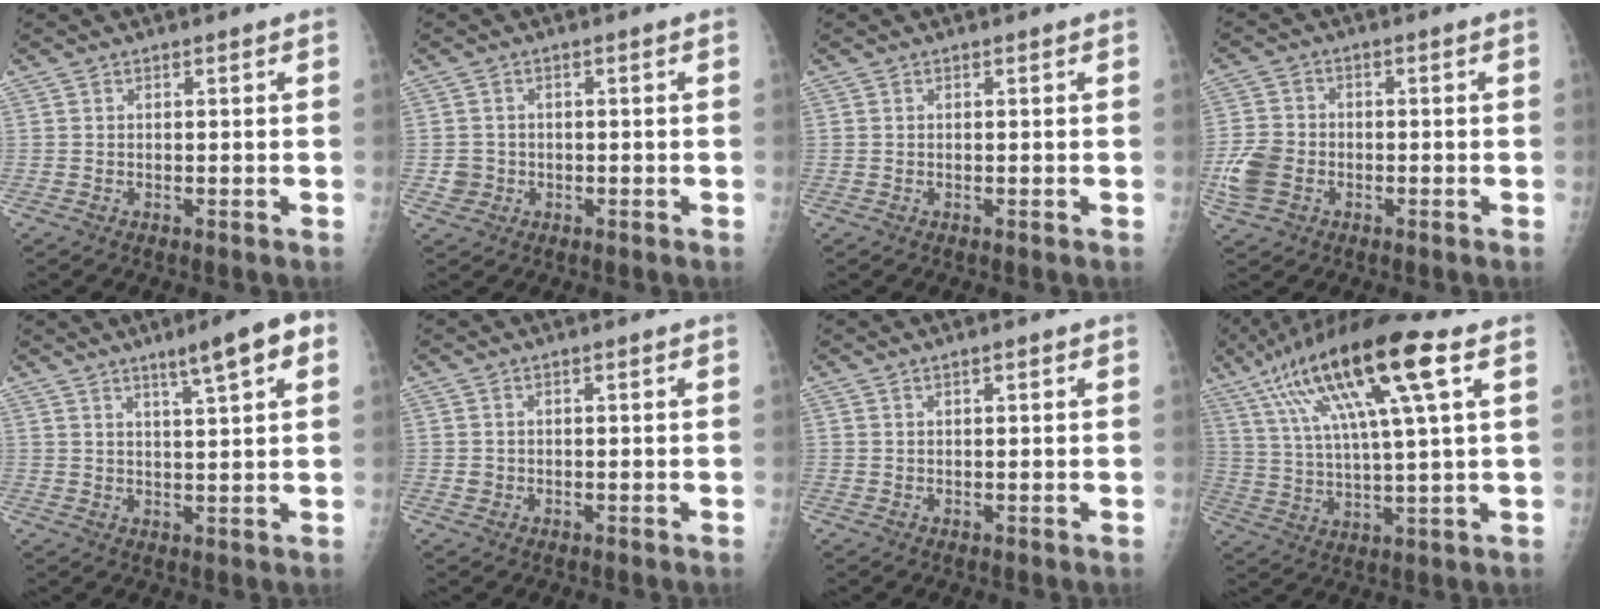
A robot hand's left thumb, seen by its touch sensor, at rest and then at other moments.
{"total": 2.6, "force": [-0.8, 2.5, 0.1], "torque": [0.011, 0.007, -0.013]}
{"total": 0.0}
{"total": 7.0, "force": [-2.3, 5.5, 3.7], "torque": [-0.079, 0.010, -0.045]}
{"total": 8.4, "force": [4.3, 1.0, 7.1], "torque": [-0.102, -0.004, 0.062]}
{"total": 0.7, "force": [-0.1, 0.7, 0.1], "torque": [0.004, 0.001, 0.001]}
{"total": 0.9, "force": [0.5, 0.3, 0.7], "torque": [-0.010, 0.001, 0.005]}
{"total": 20.5, "force": [9.0, 3.5, 18.1], "torque": [-0.336, 0.004, 0.153]}